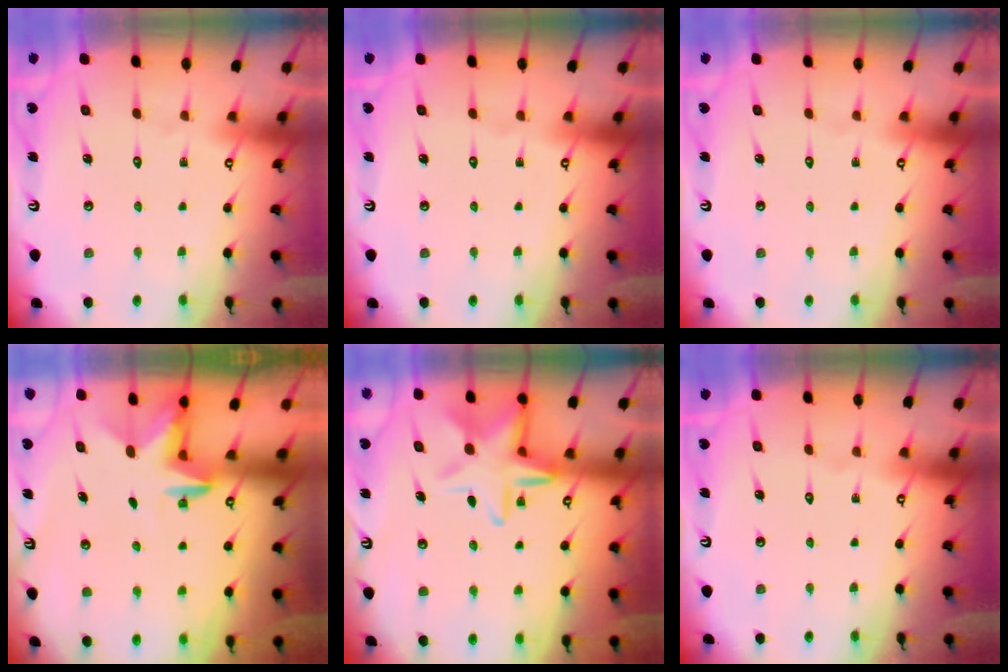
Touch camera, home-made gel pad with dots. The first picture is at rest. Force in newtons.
{"total": 0.0}
{"total": 0.0}
{"total": 2.9, "press": 2.8, "slide": 0.7}
{"total": 12.3, "press": 12.2, "slide": 1.3}
{"total": 0.0}